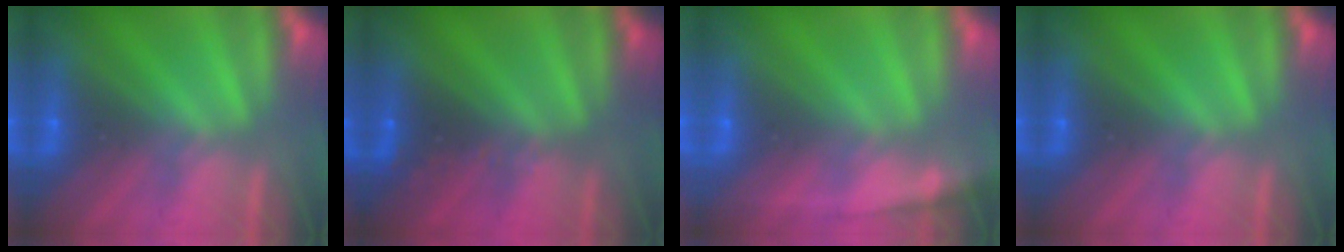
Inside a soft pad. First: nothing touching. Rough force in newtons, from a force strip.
{"total": 2.4}
{"total": 1.4}
{"total": 0.0}